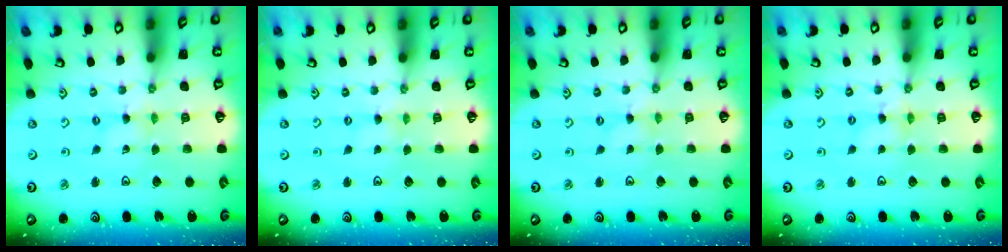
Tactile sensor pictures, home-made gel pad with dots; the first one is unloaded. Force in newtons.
{"total": 0.8, "press": 0.8, "slide": 0.1}
{"total": 0.0}
{"total": 2.8, "press": 2.8, "slide": 0.3}